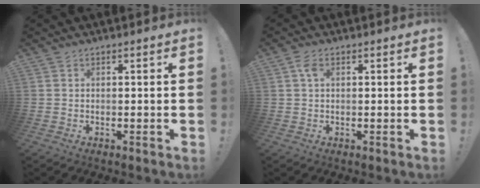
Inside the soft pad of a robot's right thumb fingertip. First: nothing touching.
{"total": 2.9, "force": [0.8, 1.6, 2.3], "torque": [-0.045, 0.004, 0.015]}